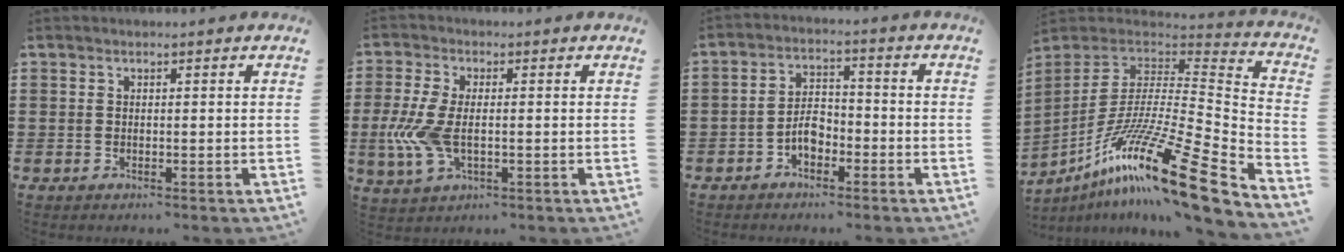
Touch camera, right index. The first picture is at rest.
{"total": 7.4, "force": [-0.9, 3.5, 6.4], "torque": [-0.162, -0.012, -0.023]}
{"total": 4.2, "force": [-2.1, 2.5, 2.6], "torque": [-0.054, 0.007, -0.043]}
{"total": 20.5, "force": [-12.9, 3.0, 15.6], "torque": [-0.286, 0.017, -0.237]}